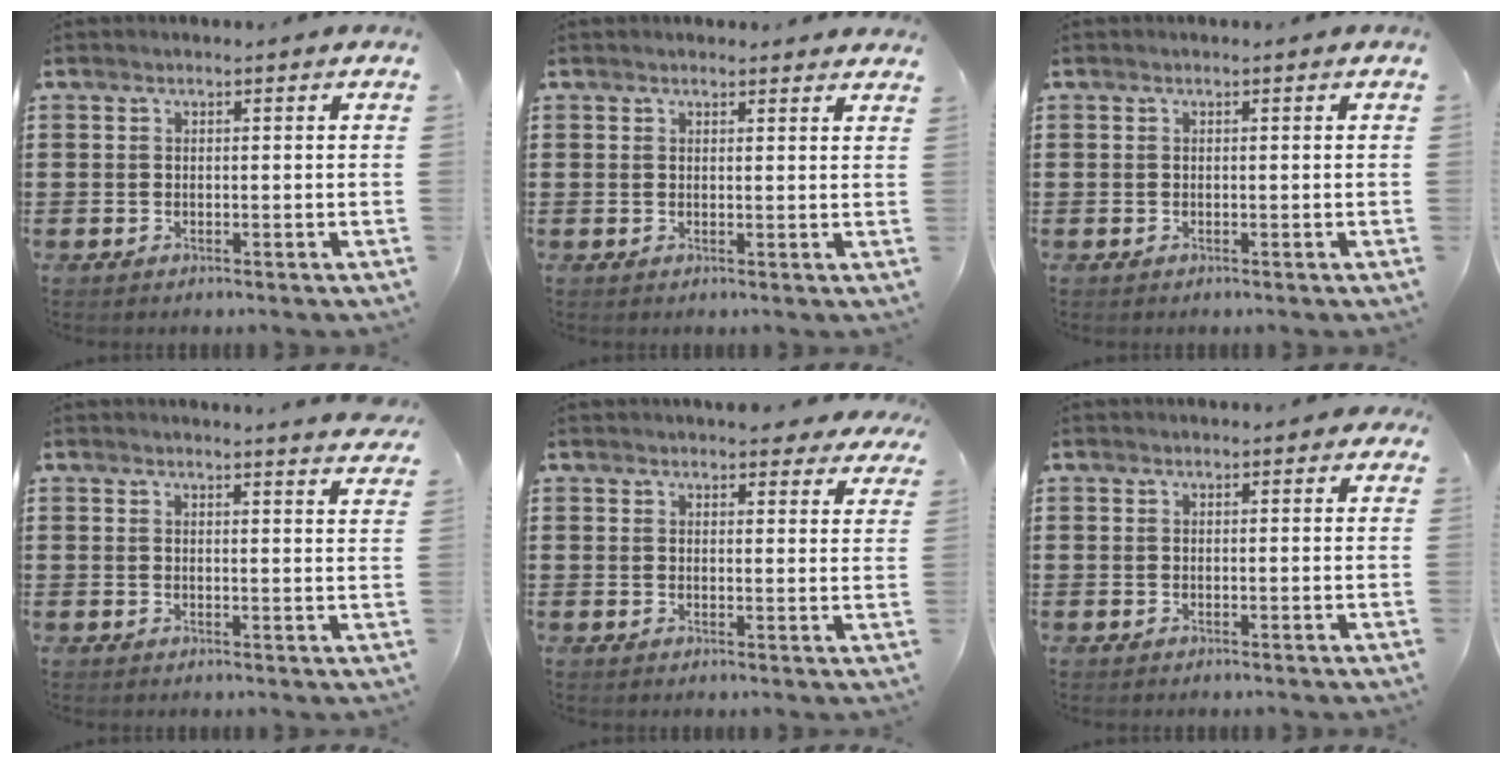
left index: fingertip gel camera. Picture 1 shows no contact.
{"total": 1.3, "force": [1.3, 0.2, 0.1], "torque": [-0.005, 0.003, 0.025]}
{"total": 0.0}
{"total": 2.5, "force": [2.4, -0.5, 0.5], "torque": [-0.007, -0.013, 0.044]}
{"total": 3.7, "force": [3.4, 1.0, 1.1], "torque": [-0.015, -0.009, 0.061]}
{"total": 0.6, "force": [0.4, 0.3, 0.4], "torque": [-0.009, 0.005, 0.007]}